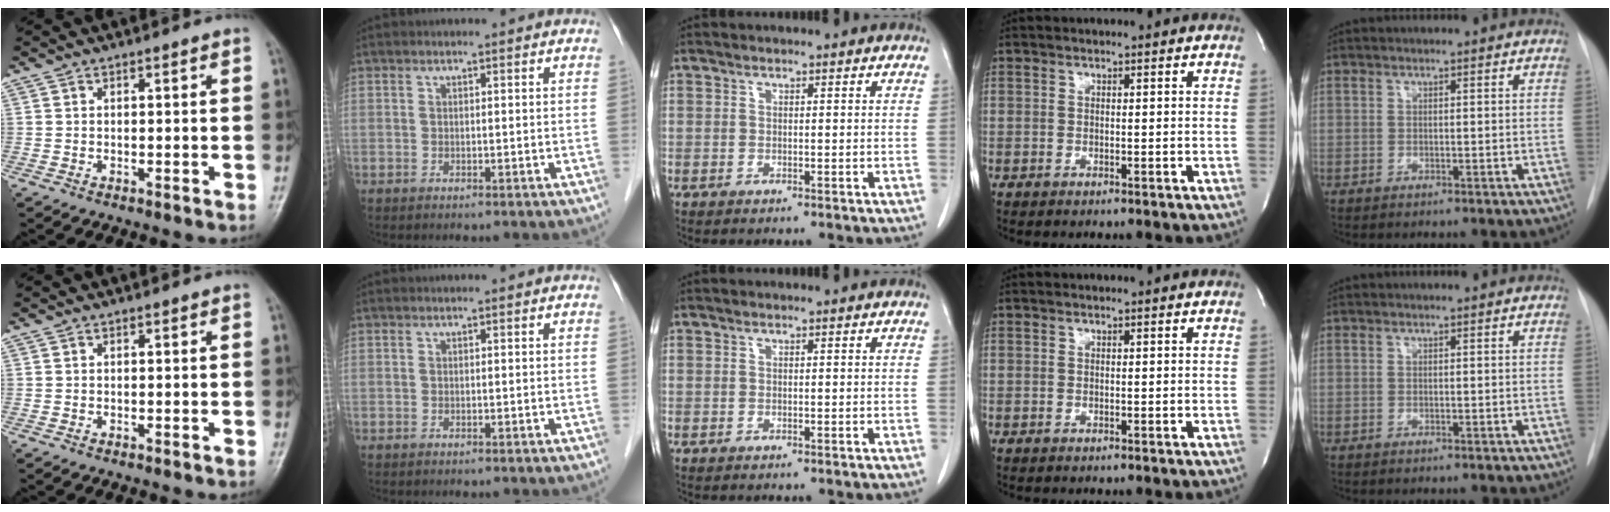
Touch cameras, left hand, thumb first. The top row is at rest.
{}